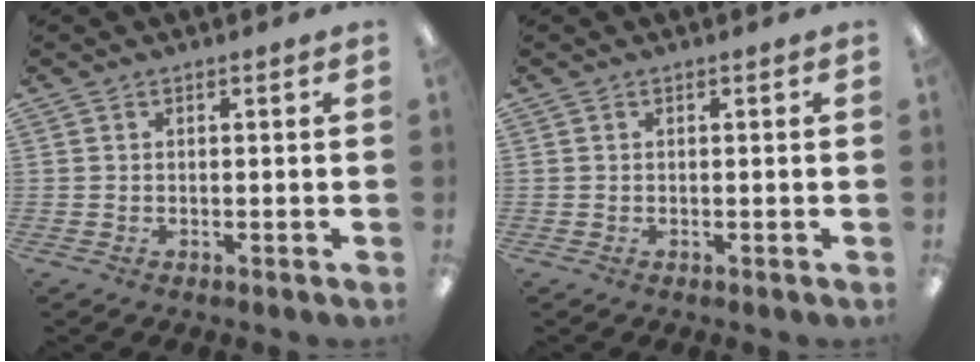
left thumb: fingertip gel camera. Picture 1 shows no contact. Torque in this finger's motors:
{"motor_torque": [-0.01, 0.01, 0.00, 0.00, 0.00]}